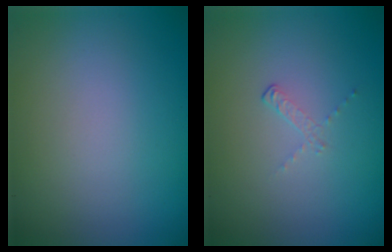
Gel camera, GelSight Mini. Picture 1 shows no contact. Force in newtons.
{"total": 0.8, "press": 0.3, "slide": 0.7}